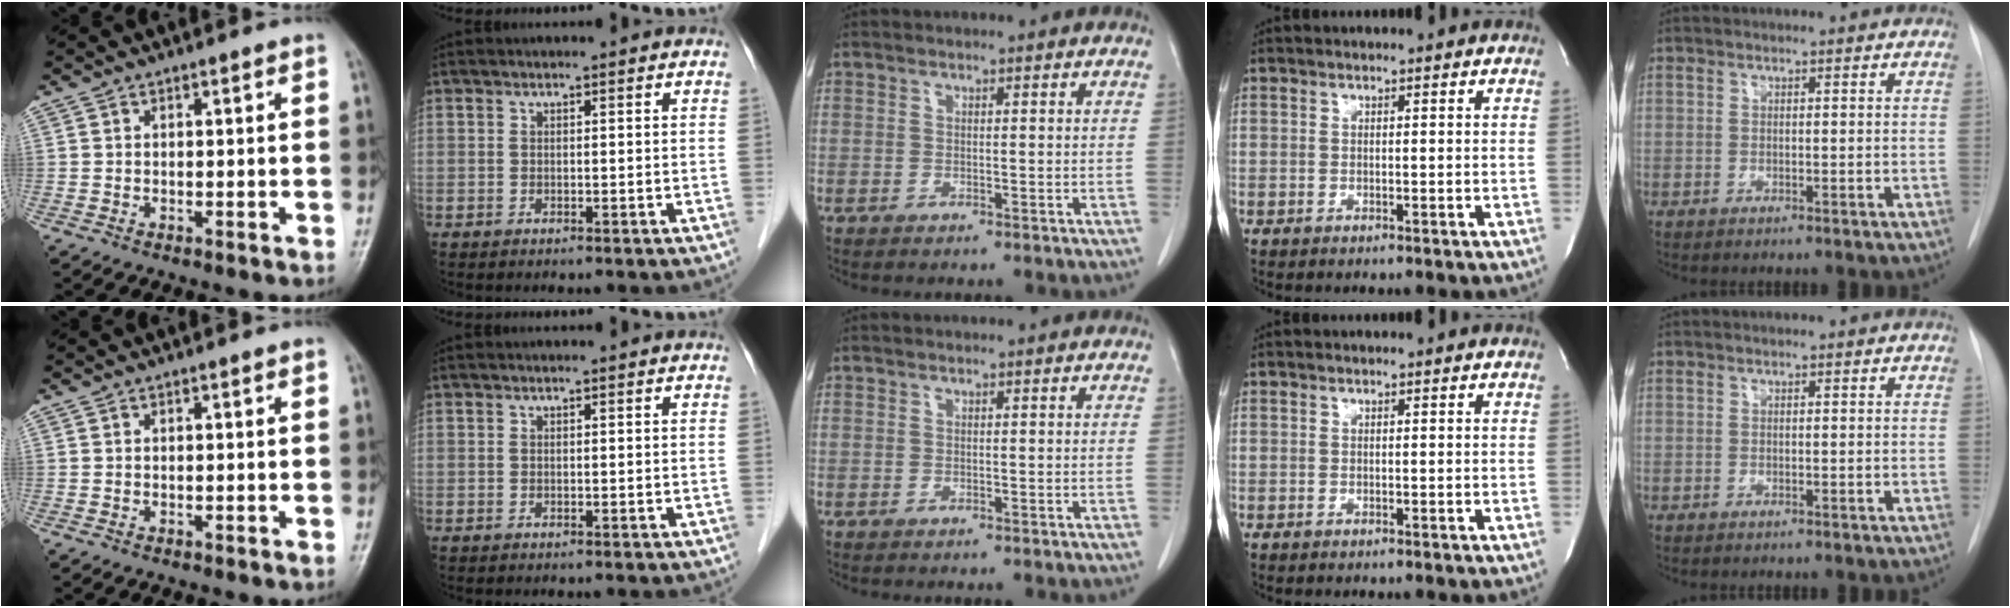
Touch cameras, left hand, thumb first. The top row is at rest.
{}